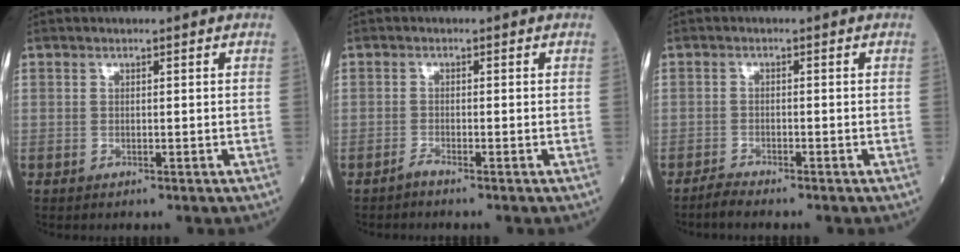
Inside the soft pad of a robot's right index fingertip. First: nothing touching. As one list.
[{"total": 1.1, "force": [-1.0, -0.3, 0.3], "torque": [-0.007, -0.001, -0.020]}, {"total": 1.9, "force": [-1.8, -0.3, 0.4], "torque": [-0.015, -0.006, -0.038]}]